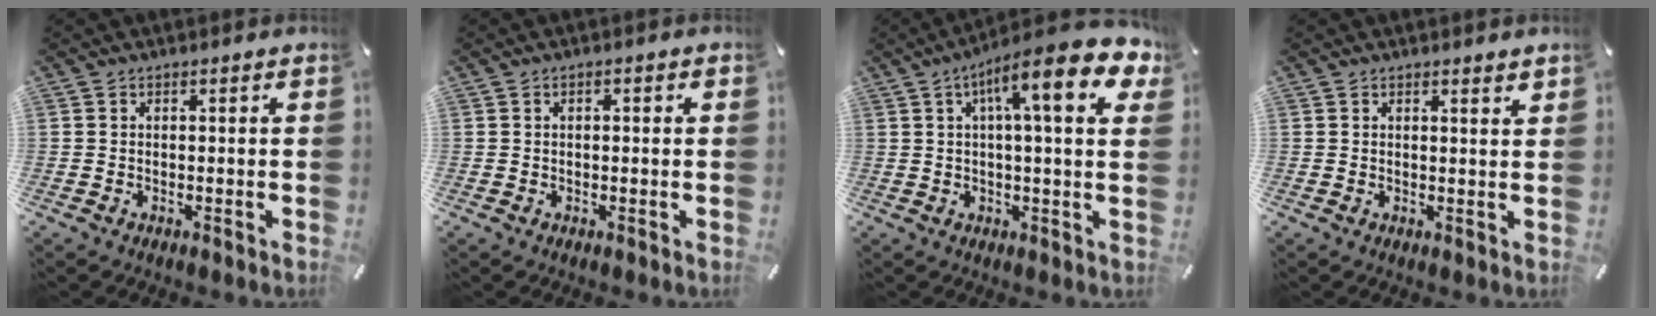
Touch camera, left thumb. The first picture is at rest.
{"total": 1.1, "force": [0.0, 0.5, 1.0], "torque": [-0.017, 0.004, -0.001]}
{"total": 16.6, "force": [6.7, 3.6, 14.8], "torque": [-0.224, -0.029, 0.096]}
{"total": 1.3, "force": [1.2, 0.1, 0.5], "torque": [-0.001, -0.008, 0.020]}